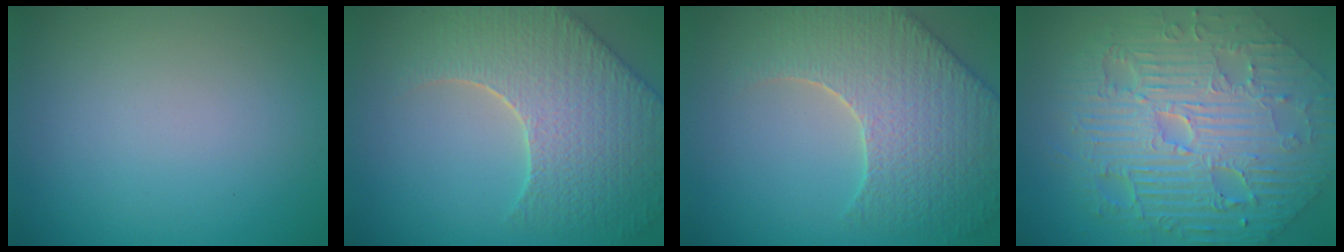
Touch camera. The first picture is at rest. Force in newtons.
{"total": 8.3, "press": 6.4, "slide": 5.2}
{"total": 7.7, "press": 6.1, "slide": 4.6}
{"total": 11.9, "press": 7.8, "slide": 9.0}